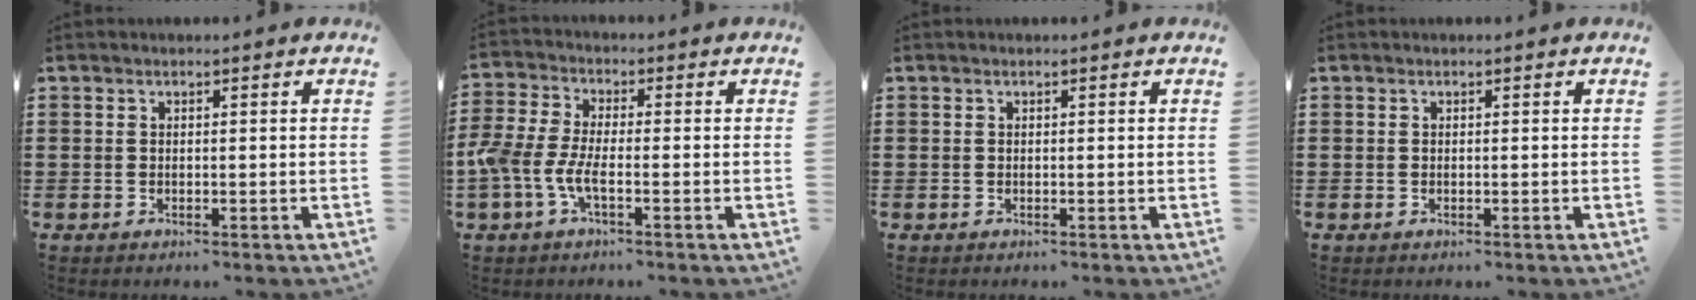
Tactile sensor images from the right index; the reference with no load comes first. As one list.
[{"total": 5.6, "force": [-2.2, 1.9, 4.8], "torque": [-0.122, -0.013, -0.047]}, {"total": 0.0}, {"total": 0.0}]